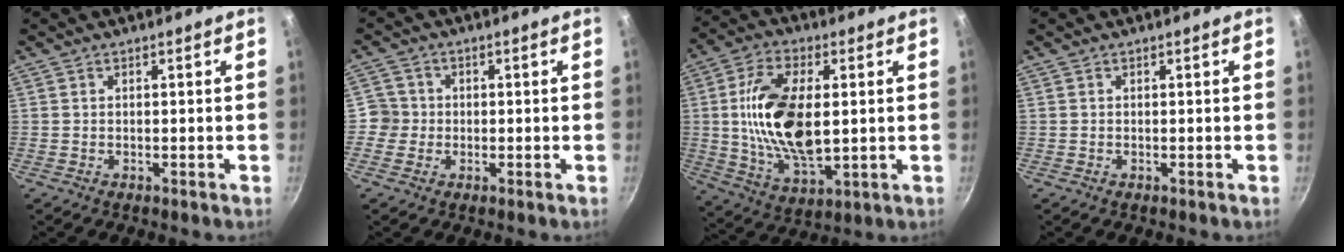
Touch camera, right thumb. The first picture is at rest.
{"total": 3.6, "force": [-0.5, 3.6, 0.2], "torque": [0.022, 0.010, -0.018]}
{"total": 17.8, "force": [1.4, 8.8, 15.4], "torque": [-0.288, -0.012, 0.031]}
{"total": 0.0}